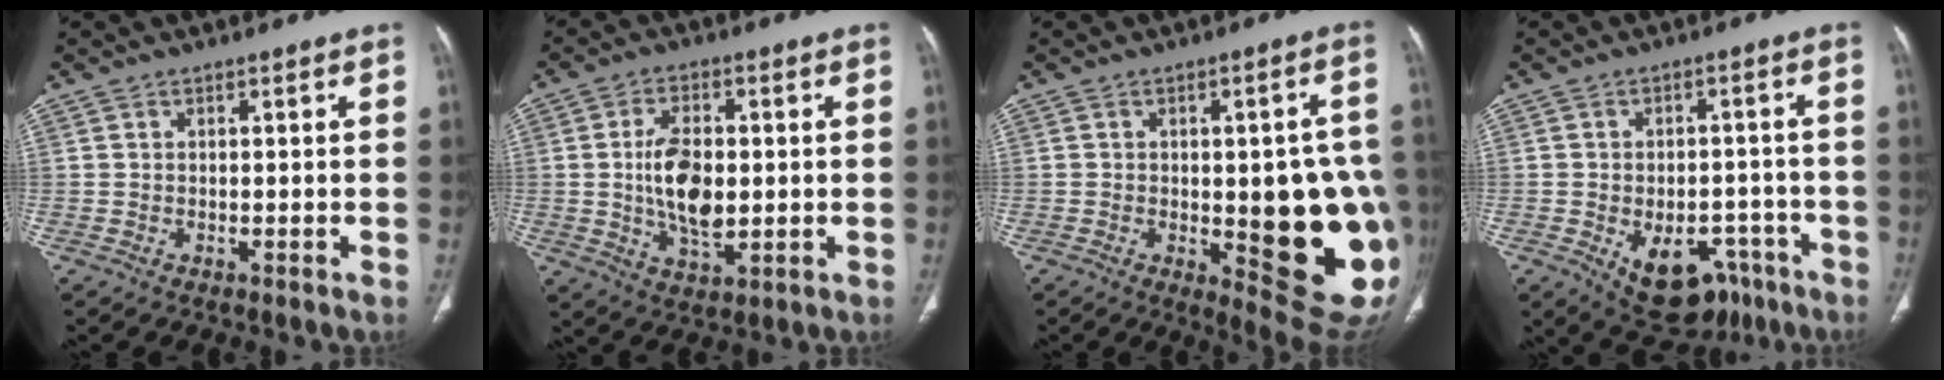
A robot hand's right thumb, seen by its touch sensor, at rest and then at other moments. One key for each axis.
{"total": 10.5, "fx": 0.0, "fy": 5.7, "fz": 8.9, "tx": -0.154, "ty": -0.005, "tz": 0.005}
{"total": 19.2, "fx": -2.8, "fy": 6.5, "fz": 17.8, "tx": -0.177, "ty": -0.003, "tz": -0.012}
{"total": 13.3, "fx": -6.9, "fy": 8.3, "fz": 7.8, "tx": -0.080, "ty": 0.033, "tz": -0.087}